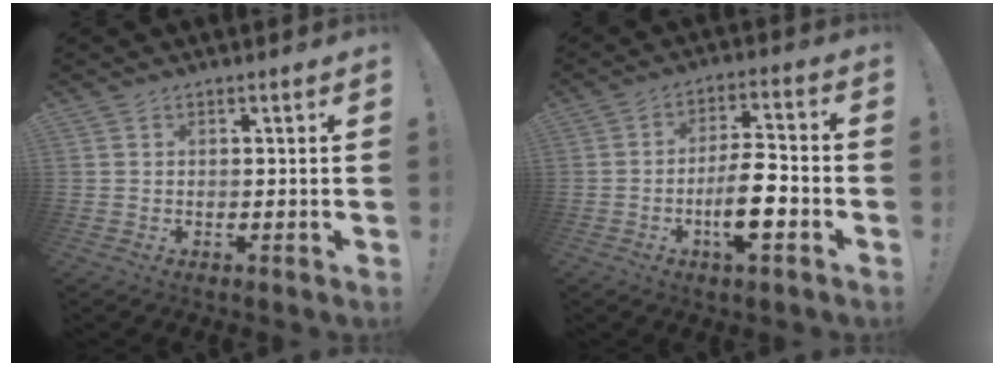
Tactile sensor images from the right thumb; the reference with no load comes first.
{"total": 11.0, "force": [-3.9, 3.5, 9.6], "torque": [-0.173, 0.011, -0.072]}